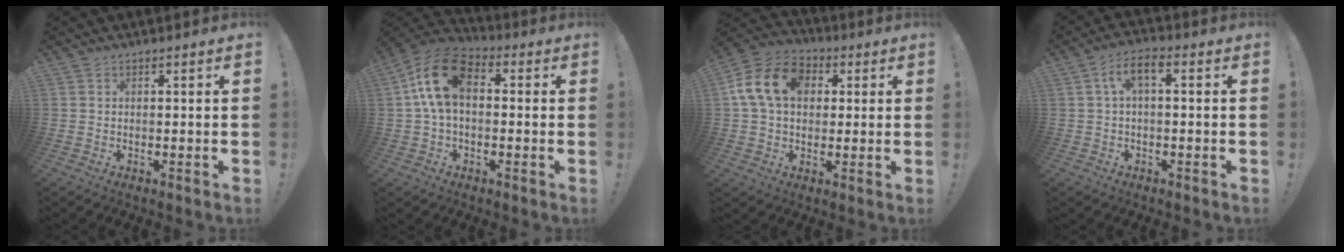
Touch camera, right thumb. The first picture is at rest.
{"total": 13.7, "force": [2.8, 8.8, 10.1], "torque": [-0.177, 0.011, 0.054]}
{"total": 15.9, "force": [4.0, 11.8, 9.9], "torque": [-0.179, 0.013, 0.079]}
{"total": 5.9, "force": [0.7, 2.2, 5.4], "torque": [-0.106, 0.003, 0.012]}